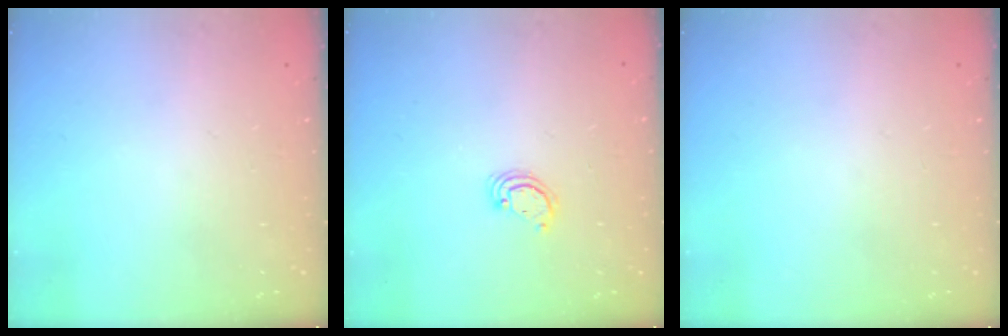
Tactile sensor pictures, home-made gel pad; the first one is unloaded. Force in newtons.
{"total": 2.6, "press": 2.6, "slide": 0.3}
{"total": 0.0}